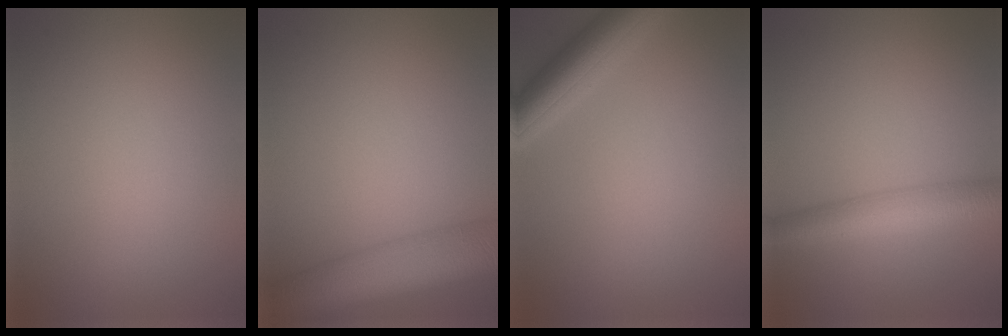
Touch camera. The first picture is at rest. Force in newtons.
{"total": 8.5, "press": 8.5, "slide": 0.4}
{"total": 5.1, "press": 5.1, "slide": 0.2}
{"total": 4.5, "press": 4.5, "slide": 0.1}